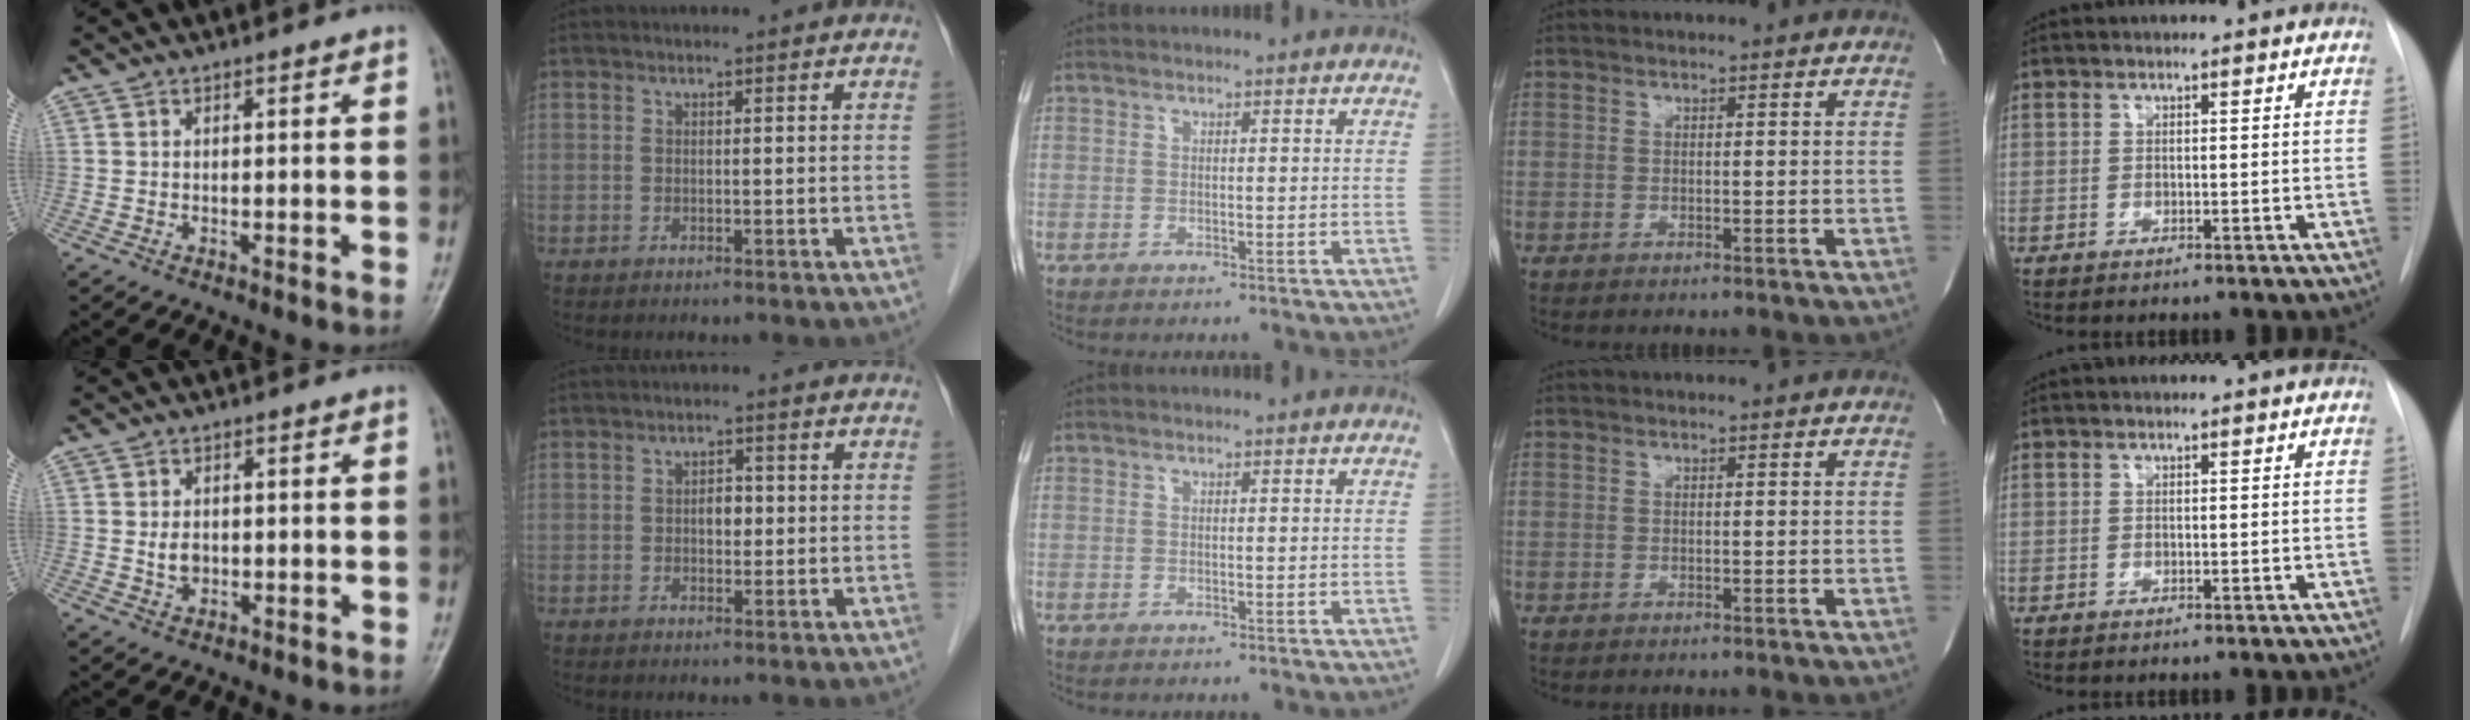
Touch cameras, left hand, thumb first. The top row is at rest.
{"thumb": {"total": 2.8, "force": [0.0, 2.1, 1.9], "torque": [-0.025, -0.001, 0.002]}, "index": {"total": 2.2, "force": [-0.1, 1.4, 1.7], "torque": [-0.025, 0.003, -0.002]}}